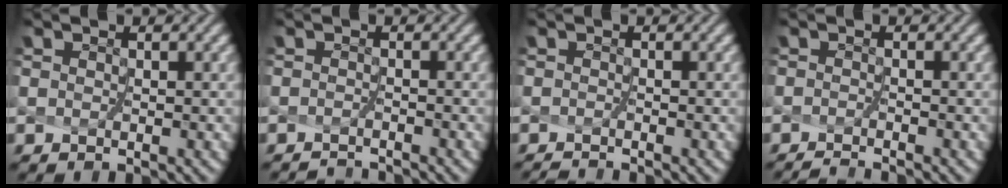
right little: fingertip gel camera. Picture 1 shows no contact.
{"total": 2.0, "force": [-1.9, -0.5, -0.5], "torque": [0.003, -0.008, -0.032]}
{"total": 1.5, "force": [-1.3, -0.6, -0.3], "torque": [-0.005, -0.011, -0.026]}
{"total": 2.0, "force": [-1.9, -0.7, -0.1], "torque": [-0.008, -0.011, -0.035]}